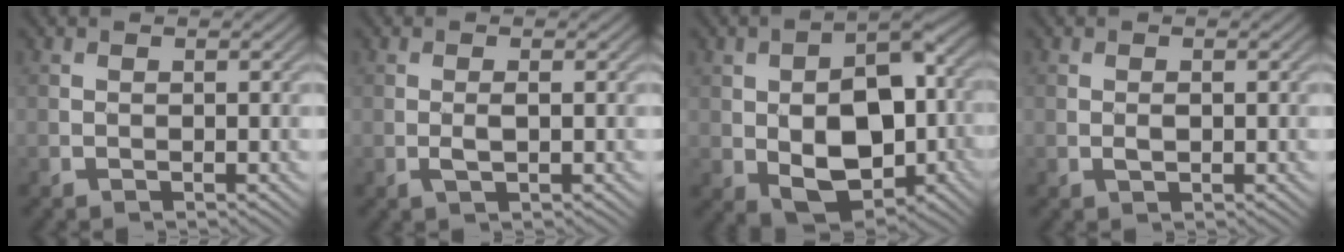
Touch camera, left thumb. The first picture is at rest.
{"total": 1.2, "force": [0.2, 0.3, 1.1], "torque": [-0.023, 0.003, 0.001]}
{"total": 12.3, "force": [-2.3, 7.9, 9.1], "torque": [-0.146, -0.014, -0.032]}
{"total": 0.8, "force": [0.3, 0.4, 0.6], "torque": [-0.009, 0.002, 0.005]}